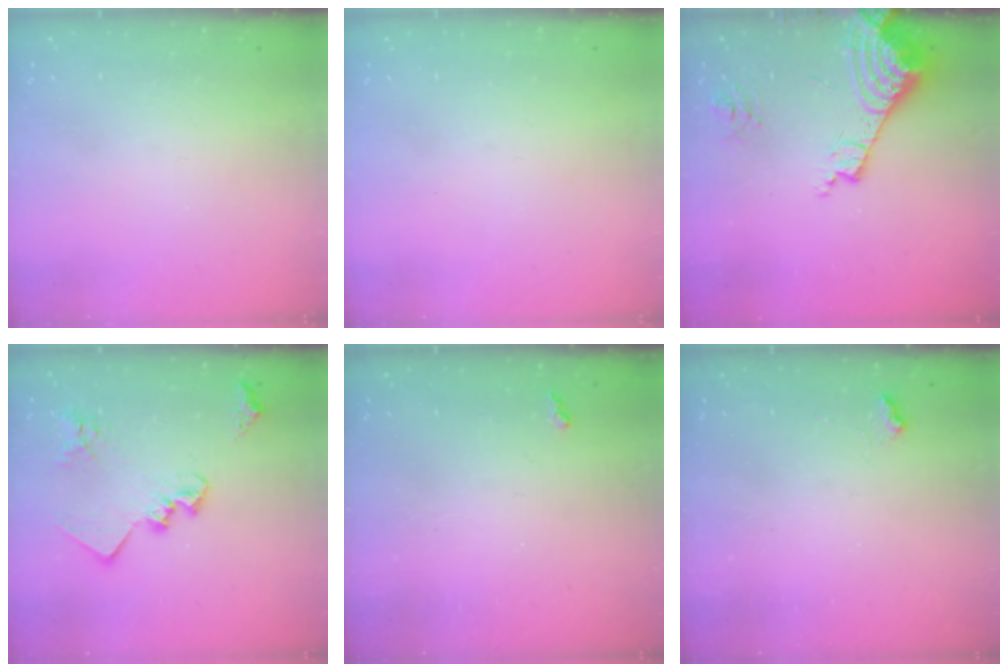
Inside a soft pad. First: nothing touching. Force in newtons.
{"total": 0.0}
{"total": 13.2, "press": 13.1, "slide": 1.7}
{"total": 17.5, "press": 17.4, "slide": 1.2}
{"total": 2.7, "press": 2.7, "slide": 0.5}
{"total": 3.0, "press": 3.0, "slide": 0.5}